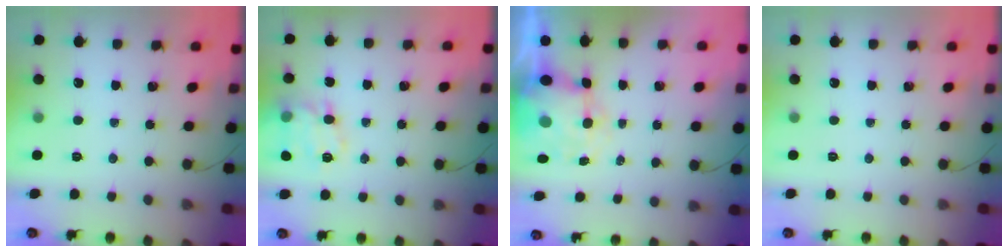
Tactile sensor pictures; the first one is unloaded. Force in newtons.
{"total": 14.4, "press": 14.4, "slide": 1.0}
{"total": 8.2, "press": 8.0, "slide": 1.9}
{"total": 0.0}